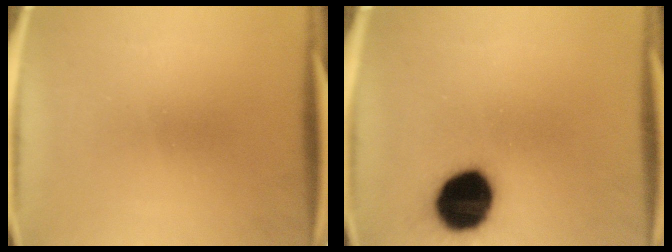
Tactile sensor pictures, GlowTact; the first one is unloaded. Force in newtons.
{"total": 16.4}